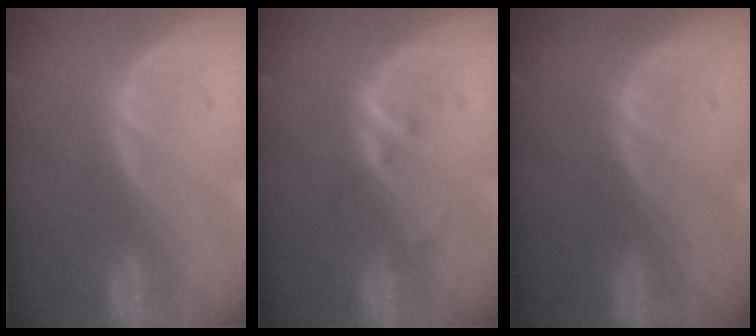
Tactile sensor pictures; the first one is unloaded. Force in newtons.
{"total": 1.9, "press": 1.9, "slide": 0.3}
{"total": 0.0}